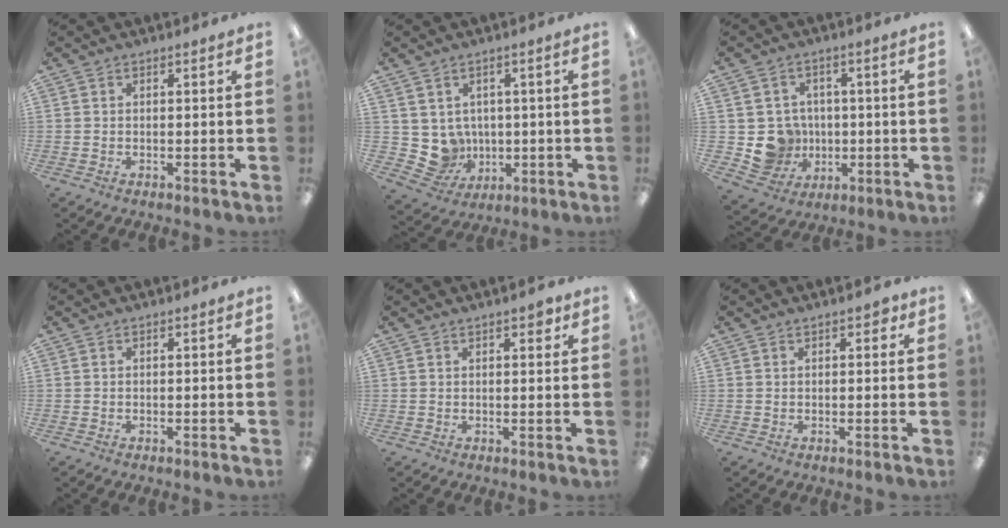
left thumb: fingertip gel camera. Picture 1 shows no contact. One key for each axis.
{"total": 6.8, "fx": 1.6, "fy": 6.5, "fz": 0.9, "tx": -0.039, "ty": -0.018, "tz": 0.042}
{"total": 8.6, "fx": -0.2, "fy": 8.4, "fz": 1.5, "tx": -0.055, "ty": 0.003, "tz": 0.010}
{"total": 0.0}
{"total": 2.2, "fx": 1.5, "fy": 0.9, "fz": 1.4, "tx": -0.012, "ty": -0.005, "tz": 0.023}
{"total": 1.8, "fx": 0.9, "fy": 1.0, "fz": 1.2, "tx": -0.017, "ty": 0.001, "tz": 0.013}